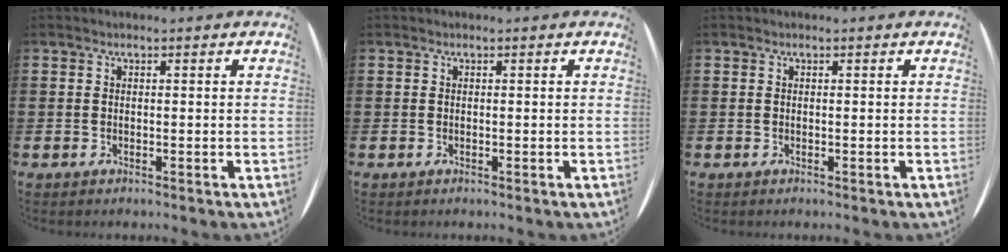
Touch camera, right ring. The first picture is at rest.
{"total": 0.0}
{"total": 0.0}